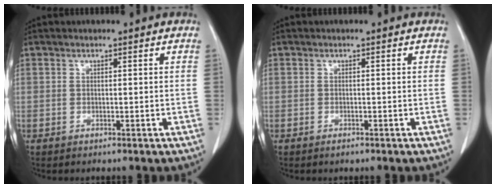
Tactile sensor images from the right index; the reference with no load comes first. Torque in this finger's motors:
{"motor_torque": [0.17, -0.12, -0.01, 0.02]}